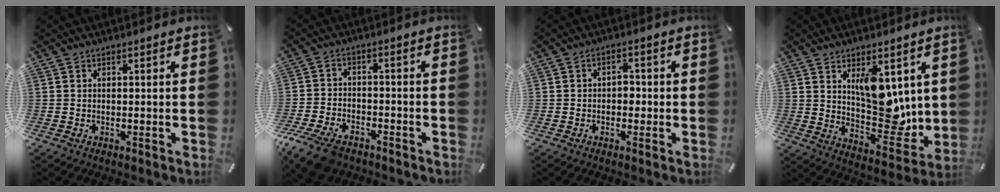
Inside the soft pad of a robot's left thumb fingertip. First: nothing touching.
{"total": 8.7, "force": [-6.0, 4.7, 4.1], "torque": [-0.091, 0.023, -0.112]}
{"total": 2.8, "force": [-0.5, 2.1, 1.8], "torque": [-0.027, 0.005, -0.013]}
{"total": 12.7, "force": [3.9, 8.4, 8.7], "torque": [-0.089, -0.036, 0.078]}